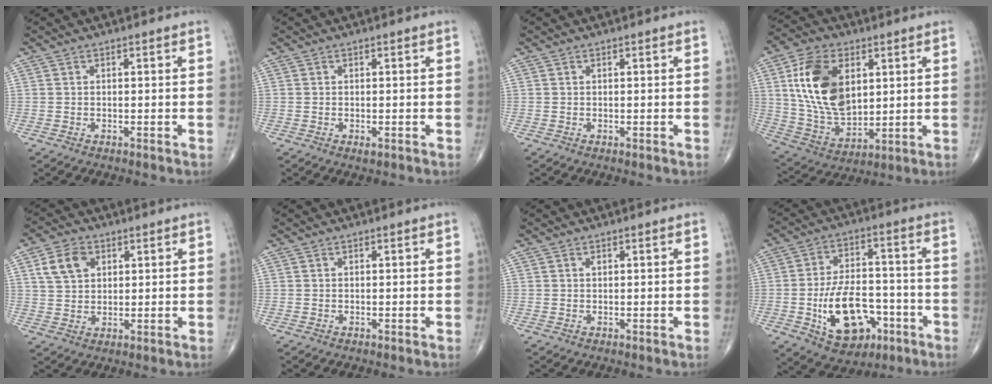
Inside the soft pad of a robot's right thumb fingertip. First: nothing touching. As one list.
[{"total": 0.7, "force": [-0.2, 0.3, 0.6], "torque": [-0.010, -0.003, -0.003]}, {"total": 0.0}, {"total": 17.8, "force": [4.8, 10.9, 13.2], "torque": [-0.228, -0.017, 0.098]}, {"total": 6.8, "force": [2.6, 5.0, 3.9], "torque": [-0.056, -0.002, 0.049]}, {"total": 0.0}, {"total": 0.5, "force": [0.3, 0.3, 0.3], "torque": [-0.005, 0.000, 0.004]}, {"total": 15.8, "force": [-5.4, 9.5, 11.4], "torque": [-0.162, 0.033, -0.077]}]